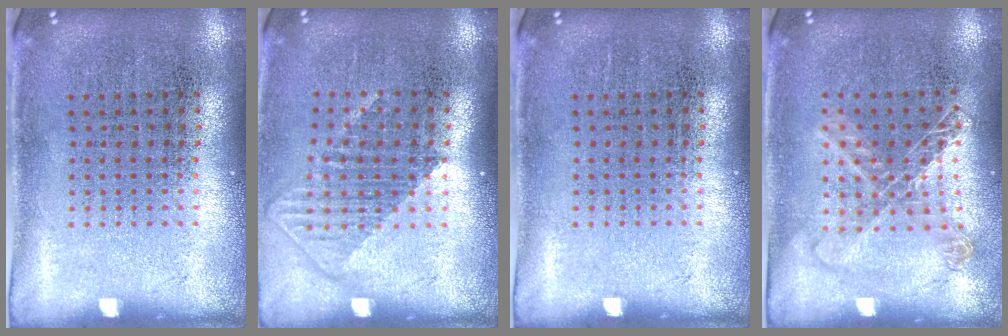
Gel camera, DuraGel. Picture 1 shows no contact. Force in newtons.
{"total": 1.3, "press": 1.0, "slide": 0.8}
{"total": 0.0}
{"total": 1.3, "press": 1.2, "slide": 0.5}